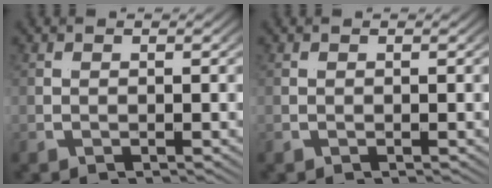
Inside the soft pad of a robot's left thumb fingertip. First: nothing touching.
{"total": 0.0}